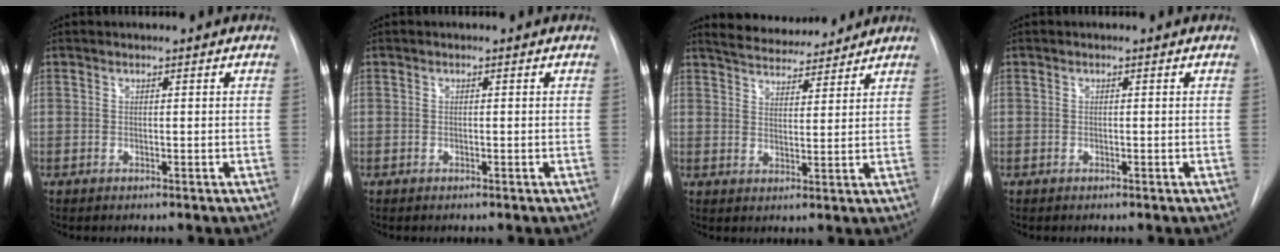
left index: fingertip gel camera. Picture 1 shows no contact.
{"total": 0.0}
{"total": 9.4, "force": [8.9, 1.8, 2.7], "torque": [-0.043, 0.004, 0.135]}
{"total": 0.0}